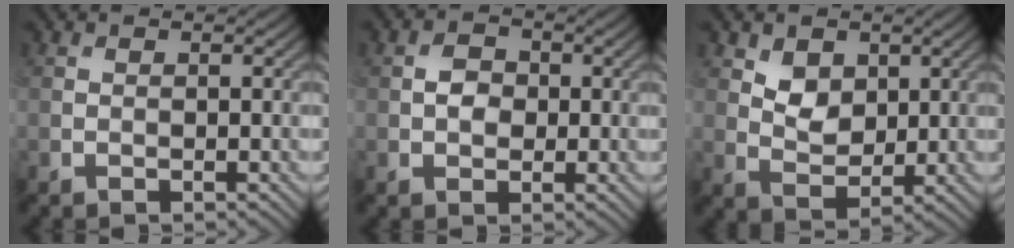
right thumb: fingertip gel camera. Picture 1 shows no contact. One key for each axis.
{"total": 2.6, "fx": 0.0, "fy": 2.1, "fz": 1.5, "tx": -0.025, "ty": -0.001, "tz": -0.005}
{"total": 4.1, "fx": 2.0, "fy": 2.9, "fz": 2.2, "tx": -0.046, "ty": -0.008, "tz": 0.033}